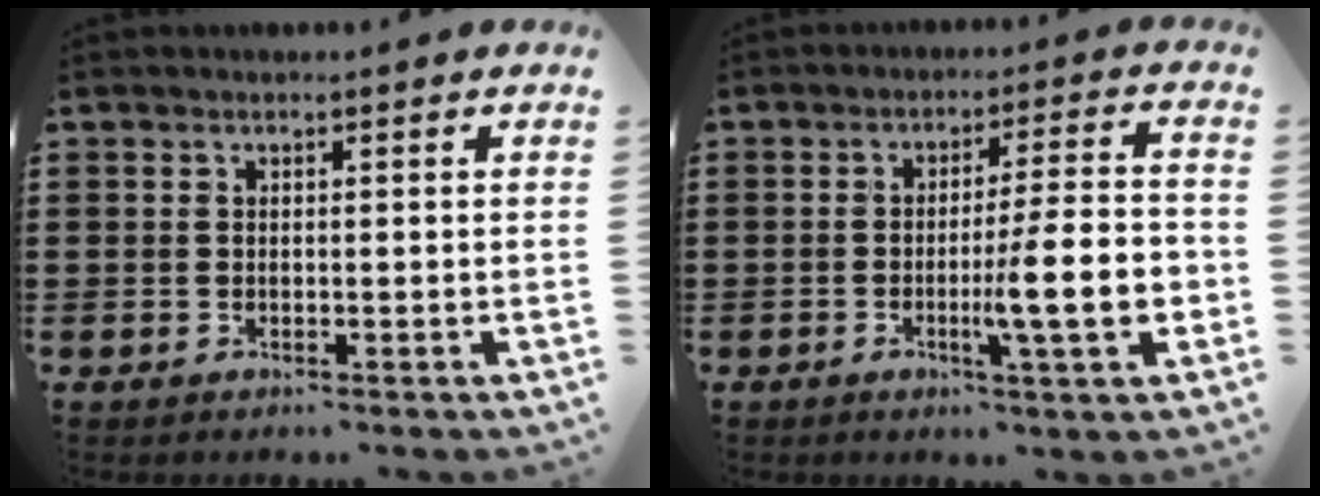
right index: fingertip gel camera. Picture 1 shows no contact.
{"total": 11.3, "force": [-2.5, 1.2, 11.0], "torque": [-0.170, -0.011, -0.046]}